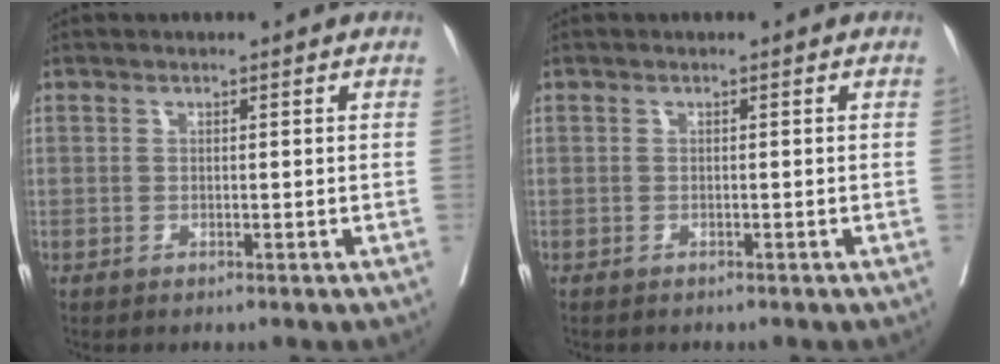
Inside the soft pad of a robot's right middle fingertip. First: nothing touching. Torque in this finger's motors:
{"motor_torque": [-0.02, 0.02, -0.07, 0.00]}